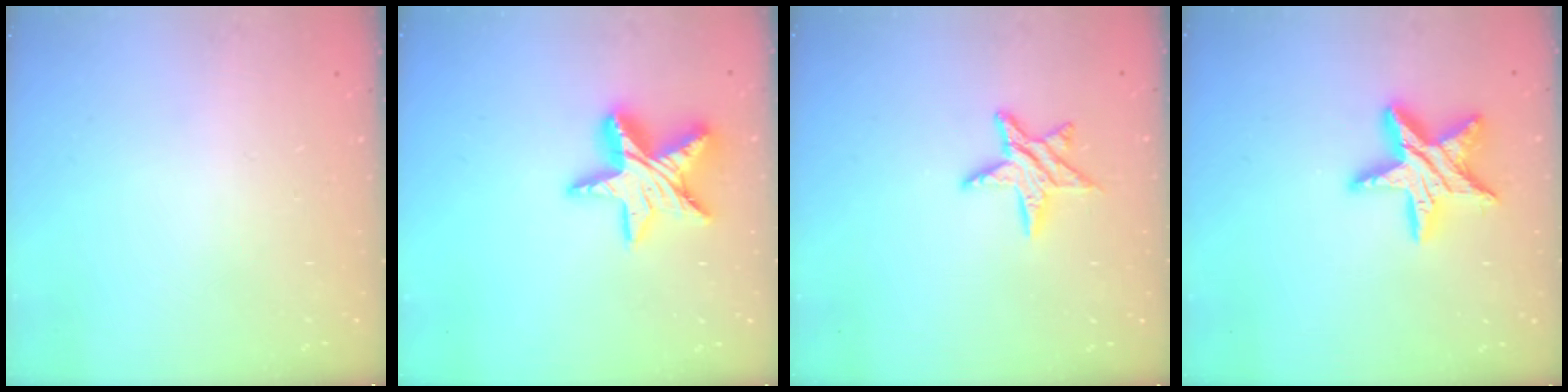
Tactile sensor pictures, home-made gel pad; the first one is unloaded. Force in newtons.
{"total": 15.7, "press": 15.6, "slide": 1.3}
{"total": 8.9, "press": 8.9, "slide": 0.4}
{"total": 15.3, "press": 15.3, "slide": 1.0}